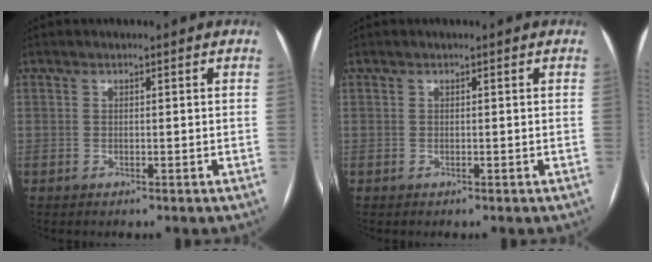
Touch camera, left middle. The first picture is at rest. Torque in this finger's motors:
{"motor_torque": [0.00, 0.03, 0.00, 0.00]}